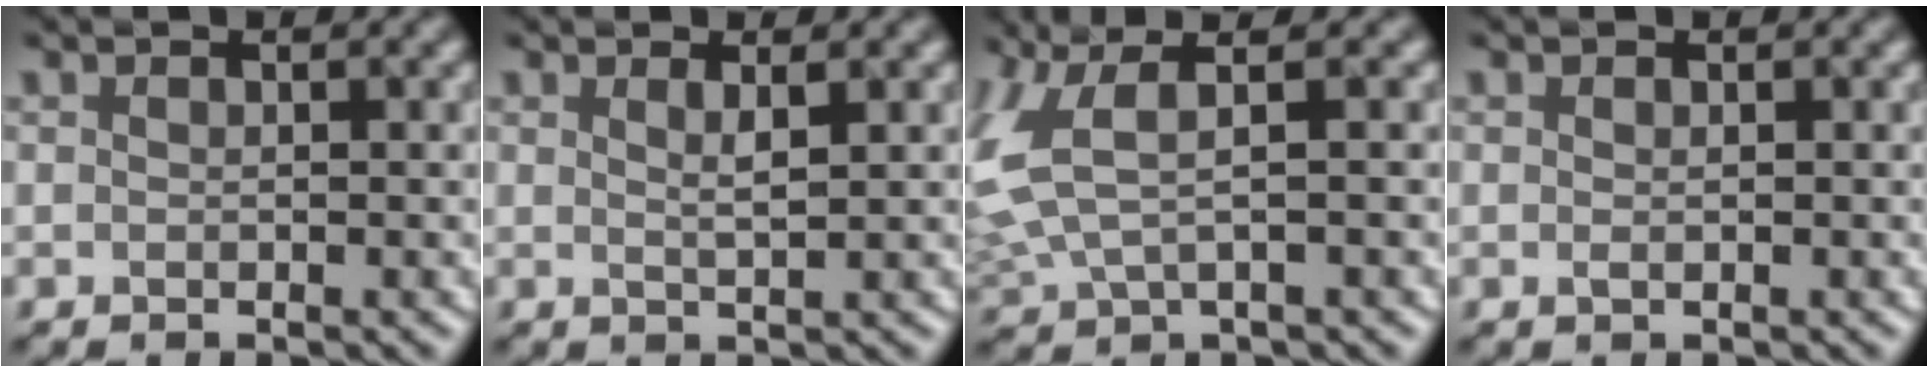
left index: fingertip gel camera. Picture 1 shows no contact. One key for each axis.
{"total": 1.3, "fx": 0.6, "fy": 0.3, "fz": 1.1, "tx": -0.015, "ty": -0.003, "tz": 0.006}
{"total": 4.9, "fx": 1.1, "fy": 1.8, "fz": 4.5, "tx": -0.126, "ty": 0.003, "tz": 0.023}
{"total": 0.0}